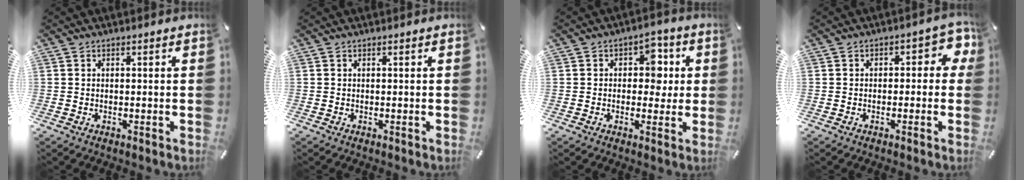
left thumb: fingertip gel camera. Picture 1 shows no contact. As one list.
[{"total": 0.0}, {"total": 7.4, "force": [0.7, 5.7, 4.7], "torque": [-0.053, 0.002, 0.004]}, {"total": 4.8, "force": [-0.2, 3.0, 3.7], "torque": [-0.048, 0.010, -0.011]}]